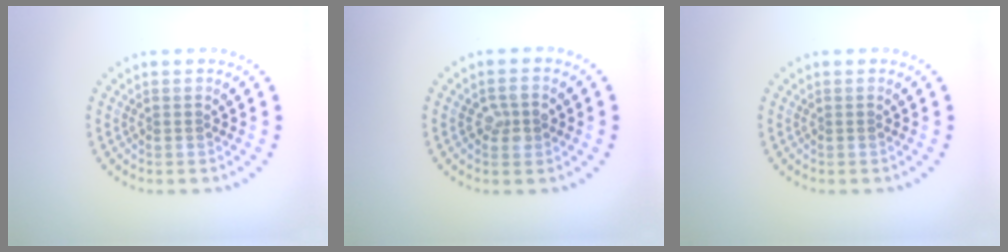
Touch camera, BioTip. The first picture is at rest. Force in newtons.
{"total": 2.1, "press": 2.1, "slide": 0.2}
{"total": 0.0}